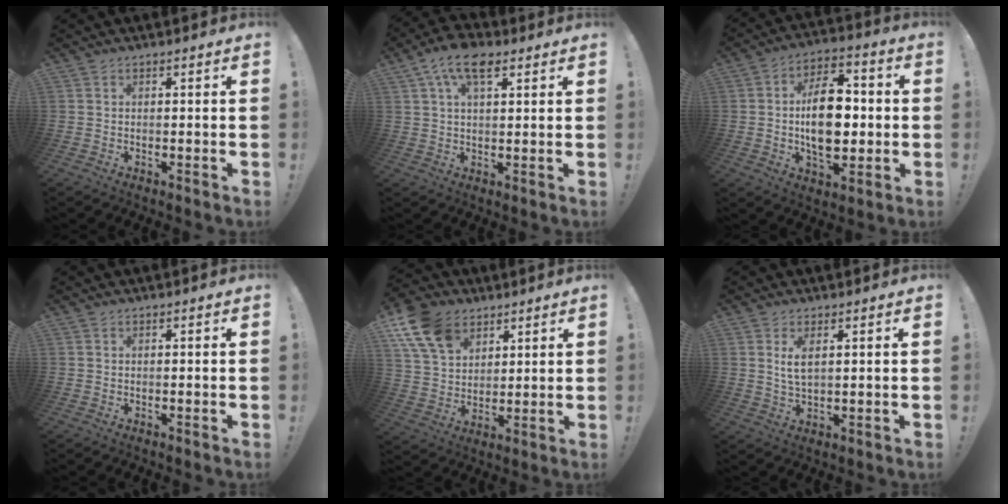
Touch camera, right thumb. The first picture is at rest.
{"total": 9.8, "force": [4.9, 4.7, 7.0], "torque": [-0.116, -0.007, 0.090]}
{"total": 17.2, "force": [-0.7, 10.3, 13.7], "torque": [-0.229, 0.011, -0.015]}
{"total": 0.0}
{"total": 14.4, "force": [7.8, 9.8, 7.2], "torque": [-0.143, -0.030, 0.154]}
{"total": 4.1, "force": [1.4, 1.5, 3.5], "torque": [-0.065, -0.005, 0.024]}